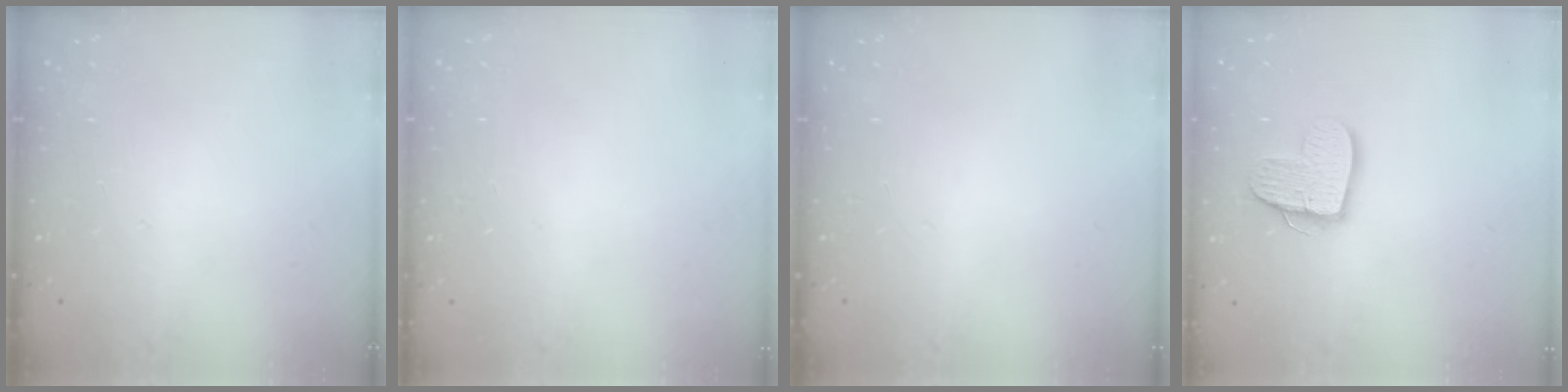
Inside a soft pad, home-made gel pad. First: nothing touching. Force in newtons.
{"total": 0.0}
{"total": 0.0}
{"total": 11.9, "press": 11.8, "slide": 1.1}